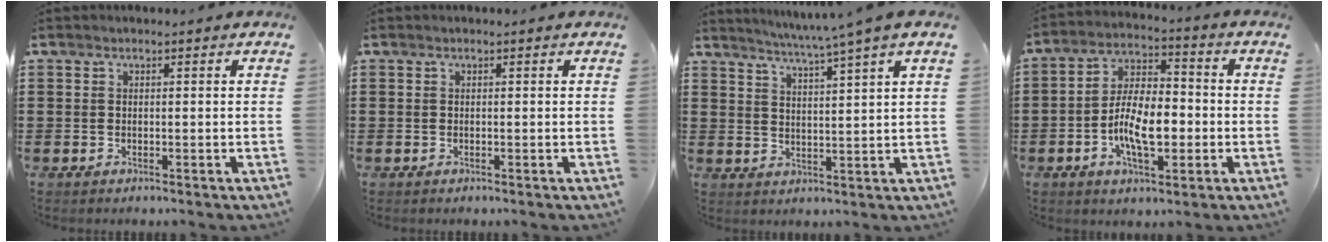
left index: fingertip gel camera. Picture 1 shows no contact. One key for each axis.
{"total": 0.0}
{"total": 3.9, "fx": 3.3, "fy": -1.4, "fz": 1.5, "tx": -0.039, "ty": -0.027, "tz": 0.052}
{"total": 9.2, "fx": -2.5, "fy": 4.3, "fz": 7.7, "tx": -0.161, "ty": 0.006, "tz": -0.050}